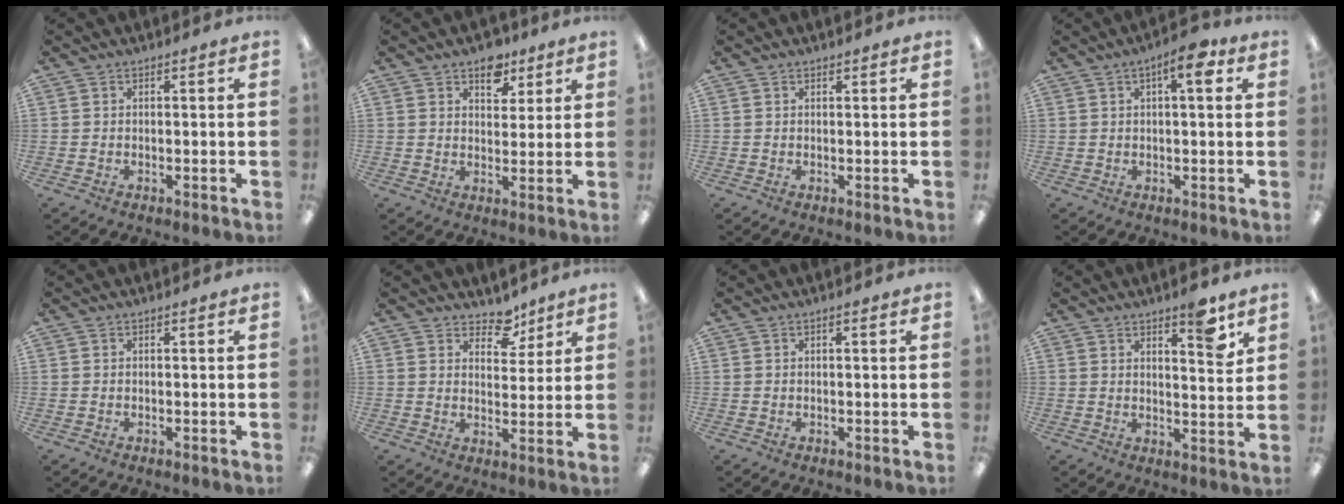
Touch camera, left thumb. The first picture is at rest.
{"total": 7.7, "force": [5.2, 4.6, 3.3], "torque": [-0.023, -0.027, 0.086]}
{"total": 0.6, "force": [0.5, 0.2, 0.1], "torque": [-0.002, 0.001, 0.010]}
{"total": 6.6, "force": [2.9, 2.0, 5.6], "torque": [-0.076, -0.008, 0.041]}
{"total": 0.0}
{"total": 5.7, "force": [4.4, 3.2, 1.6], "torque": [-0.005, -0.029, 0.074]}
{"total": 0.7, "force": [0.2, 0.1, 0.6], "torque": [-0.012, 0.001, 0.003]}
{"total": 7.0, "force": [5.0, 1.9, 4.5], "torque": [-0.038, -0.038, 0.074]}